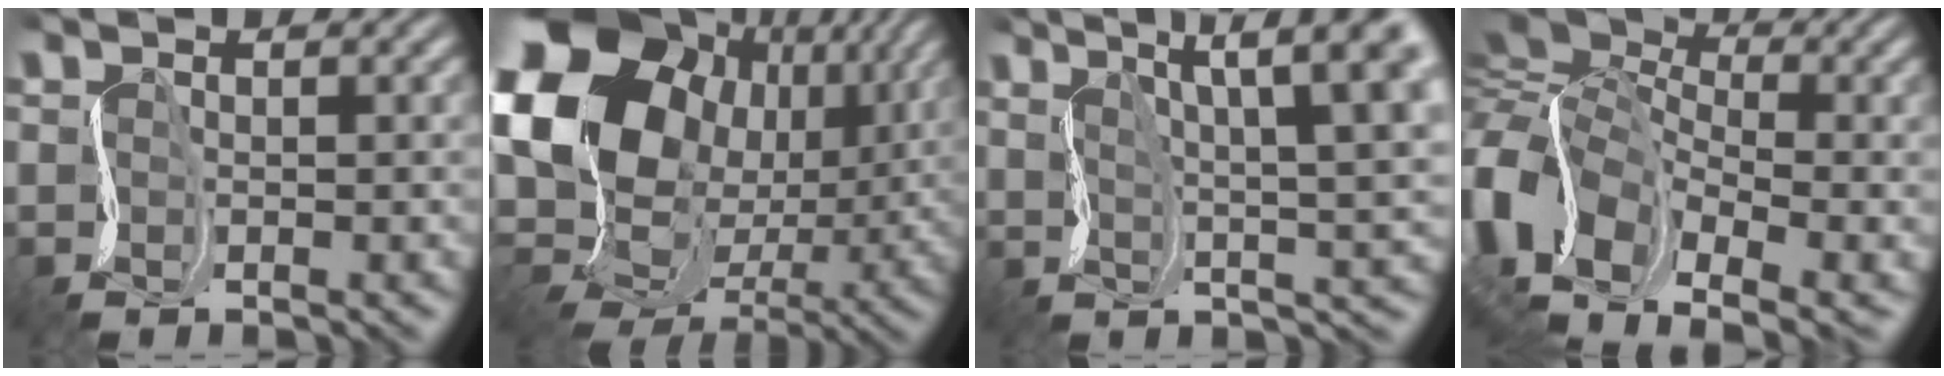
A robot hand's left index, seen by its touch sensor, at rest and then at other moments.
{"total": 18.4, "force": [3.4, 14.8, 10.5], "torque": [-0.223, -0.001, 0.085]}
{"total": 10.5, "force": [4.5, 3.1, 9.0], "torque": [-0.125, 0.019, 0.071]}
{"total": 13.4, "force": [-1.0, 9.3, 9.5], "torque": [-0.211, 0.004, -0.003]}